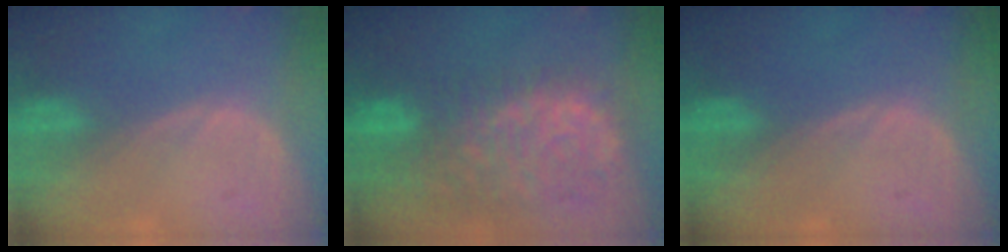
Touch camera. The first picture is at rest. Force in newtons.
{"total": 13.3, "press": 11.0, "slide": 7.4}
{"total": 0.0}